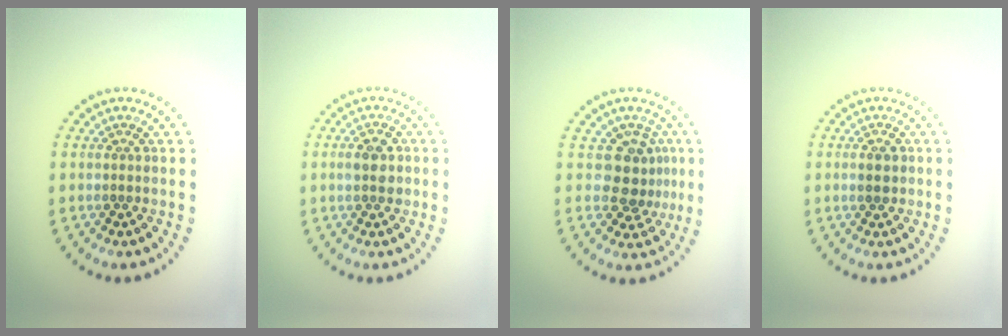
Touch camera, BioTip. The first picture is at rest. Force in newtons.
{"total": 2.8, "press": 2.8, "slide": 0.1}
{"total": 3.6, "press": 3.0, "slide": 2.0}
{"total": 2.0, "press": 2.0, "slide": 0.1}